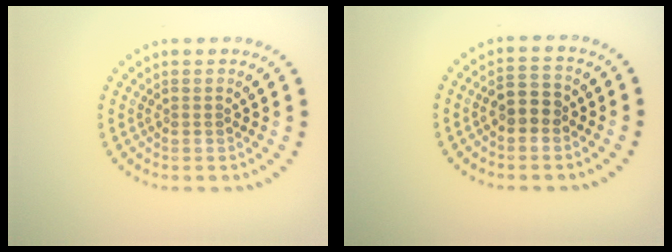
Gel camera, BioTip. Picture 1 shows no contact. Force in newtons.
{"total": 2.6, "press": 2.6, "slide": 0.5}